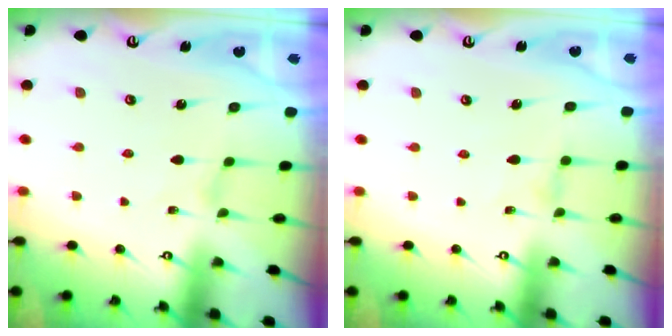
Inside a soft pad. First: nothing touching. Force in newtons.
{"total": 0.0}